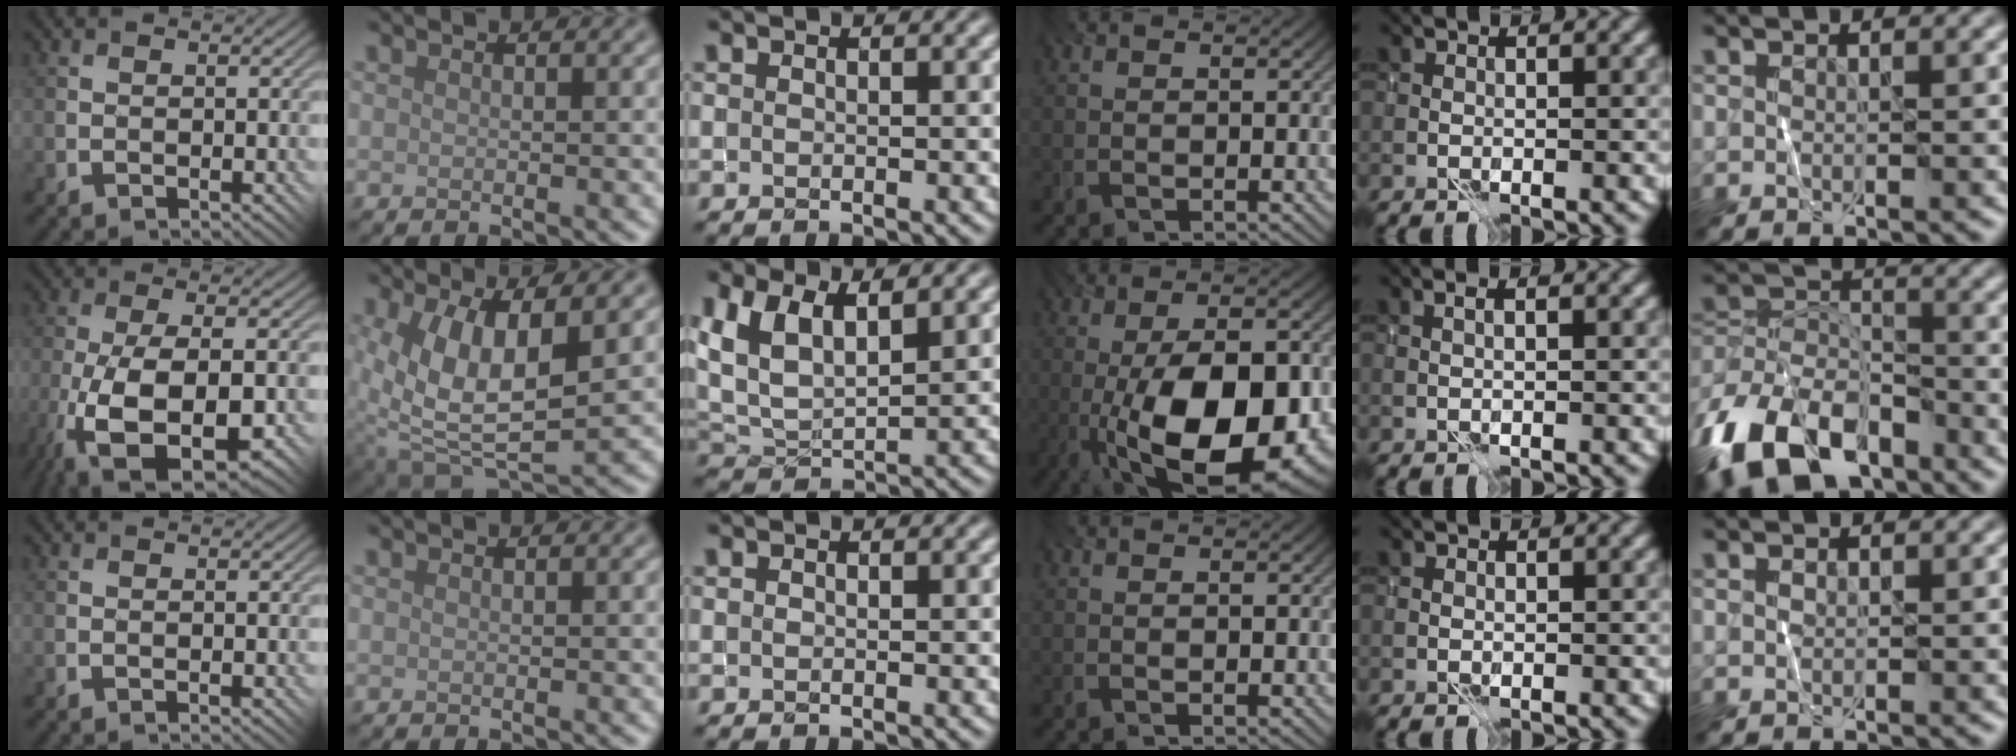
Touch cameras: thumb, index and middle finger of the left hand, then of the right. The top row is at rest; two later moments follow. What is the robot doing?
{"motion": "fold", "object": "shorts"}